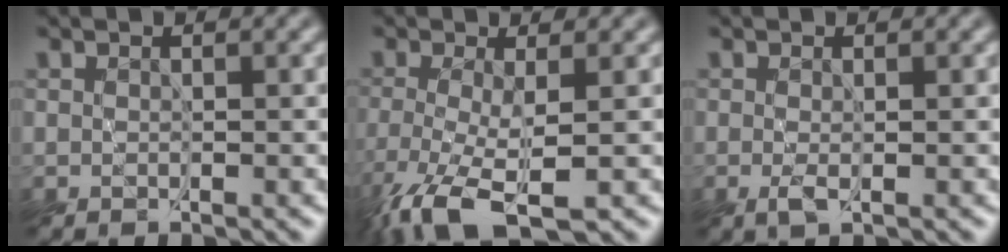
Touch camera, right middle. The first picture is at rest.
{"total": 5.5, "force": [-3.0, 1.3, 4.4], "torque": [-0.104, -0.017, -0.059]}
{"total": 0.8, "force": [-0.1, 0.3, 0.8], "torque": [-0.017, -0.004, -0.001]}